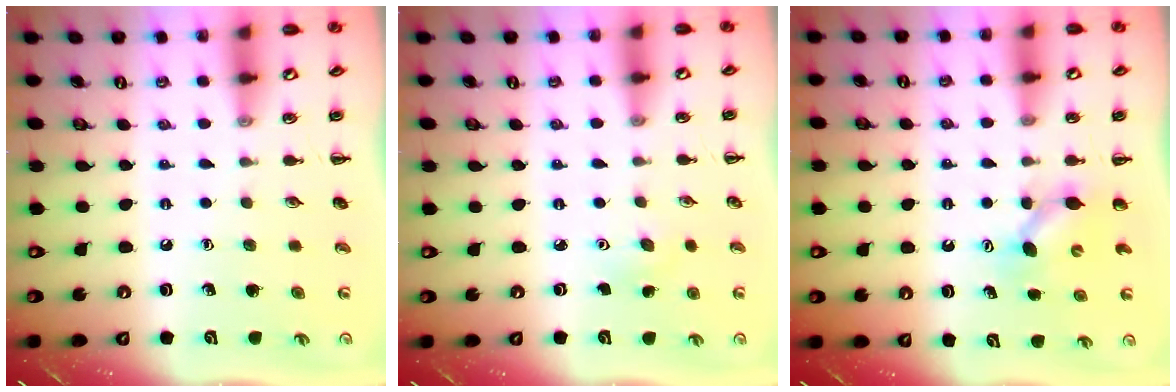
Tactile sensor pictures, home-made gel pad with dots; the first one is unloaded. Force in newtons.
{"total": 2.9, "press": 2.8, "slide": 0.8}
{"total": 4.5, "press": 4.4, "slide": 0.9}